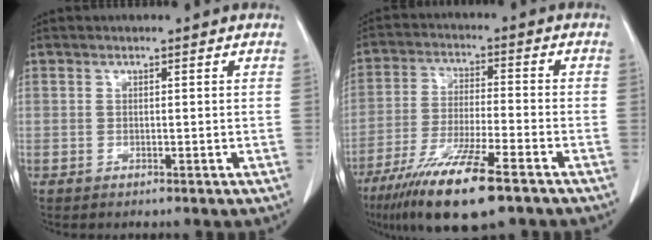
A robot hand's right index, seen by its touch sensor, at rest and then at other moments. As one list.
[{"total": 14.2, "force": [-9.1, 1.6, 10.8], "torque": [-0.211, -0.037, -0.162]}]